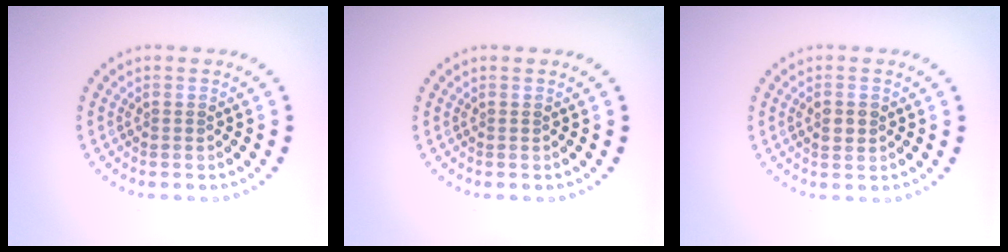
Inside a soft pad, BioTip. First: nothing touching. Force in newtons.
{"total": 0.0}
{"total": 1.5, "press": 1.5, "slide": 0.0}